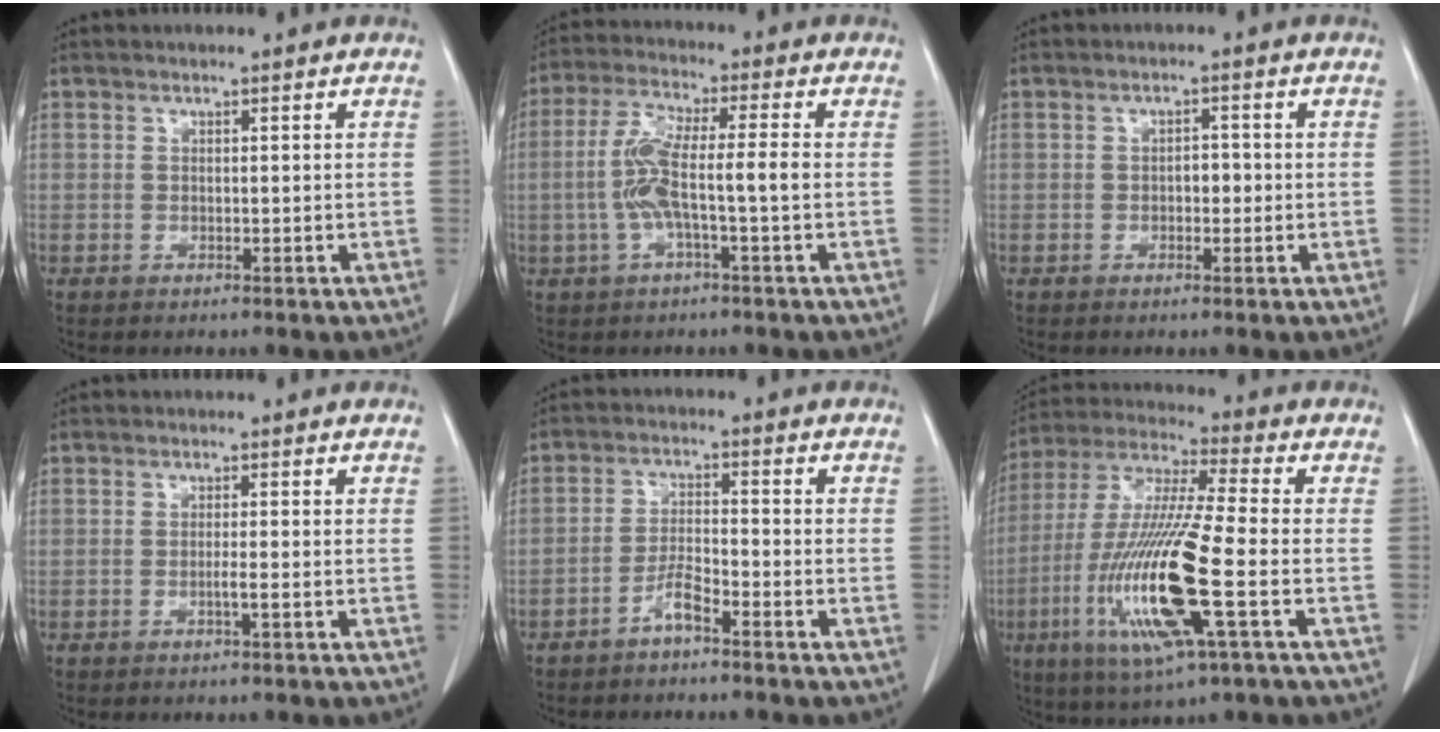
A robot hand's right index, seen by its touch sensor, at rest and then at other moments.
{"total": 7.9, "force": [-1.1, 0.6, 7.8], "torque": [-0.162, 0.018, -0.021]}
{"total": 1.9, "force": [-0.3, 1.1, 1.5], "torque": [-0.018, 0.006, -0.005]}
{"total": 1.3, "force": [-0.4, -0.2, 1.2], "torque": [-0.021, 0.001, -0.006]}
{"total": 3.6, "force": [-2.7, 0.4, 2.3], "torque": [-0.049, 0.006, -0.054]}
{"total": 18.1, "force": [-4.9, 0.9, 17.4], "torque": [-0.368, -0.019, -0.091]}